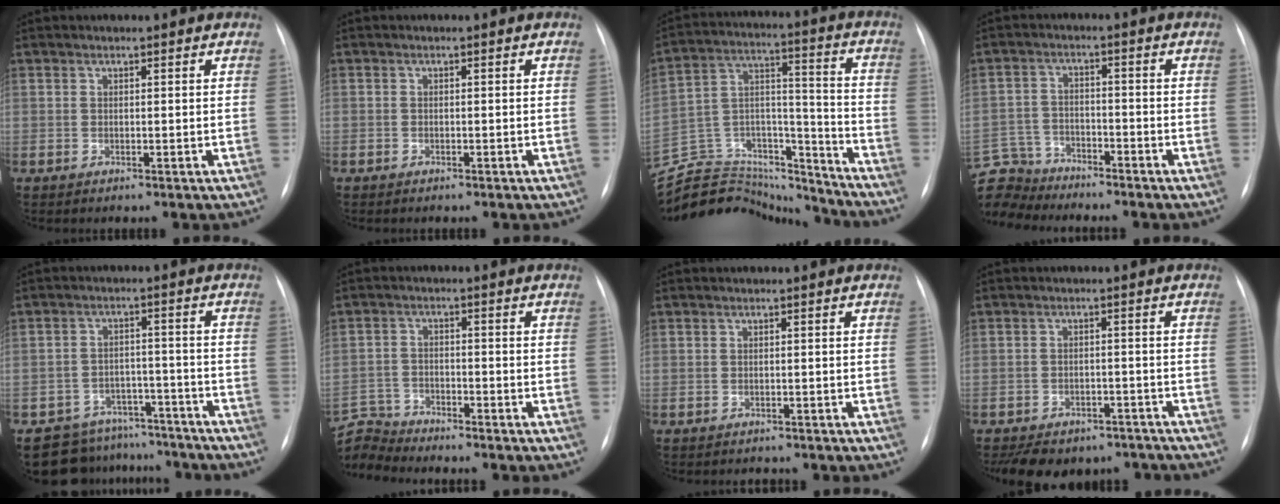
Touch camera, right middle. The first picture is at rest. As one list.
[{"total": 0.5, "force": [-0.4, 0.4, 0.0], "torque": [-0.005, 0.002, -0.006]}, {"total": 23.1, "force": [-22.0, 5.8, 4.1], "torque": [-0.105, 0.058, -0.338]}, {"total": 9.7, "force": [-9.1, 3.4, 0.2], "torque": [-0.026, 0.015, -0.173]}, {"total": 10.2, "force": [-8.9, 4.9, -0.5], "torque": [0.017, 0.037, -0.119]}, {"total": 6.9, "force": [-6.8, 0.3, -0.8], "torque": [0.006, 0.006, -0.134]}, {"total": 1.1, "force": [-1.0, 0.4, 0.0], "torque": [-0.001, -0.002, -0.013]}, {"total": 12.9, "force": [-10.4, 6.6, 3.8], "torque": [-0.070, 0.010, -0.122]}]